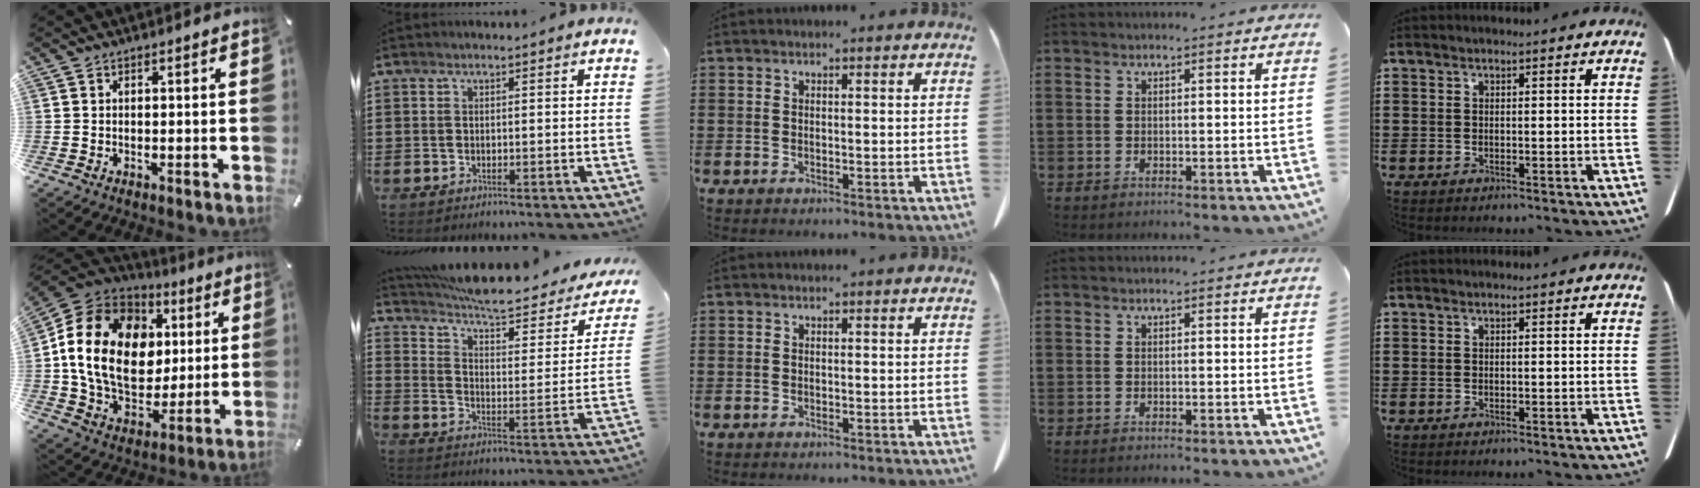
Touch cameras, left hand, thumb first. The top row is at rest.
{"thumb": {"total": 21.1, "force": [2.8, 16.3, 13.2], "torque": [-0.264, 0.011, 0.052]}, "index": {"total": 7.5, "force": [6.5, 1.1, 3.6], "torque": [-0.094, -0.048, 0.109]}}